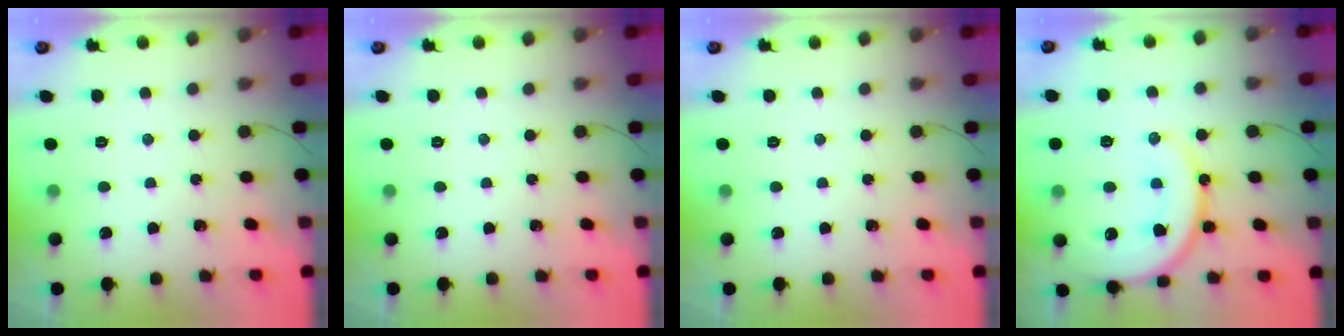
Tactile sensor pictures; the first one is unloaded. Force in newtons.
{"total": 0.0}
{"total": 0.0}
{"total": 16.6, "press": 16.5, "slide": 1.6}